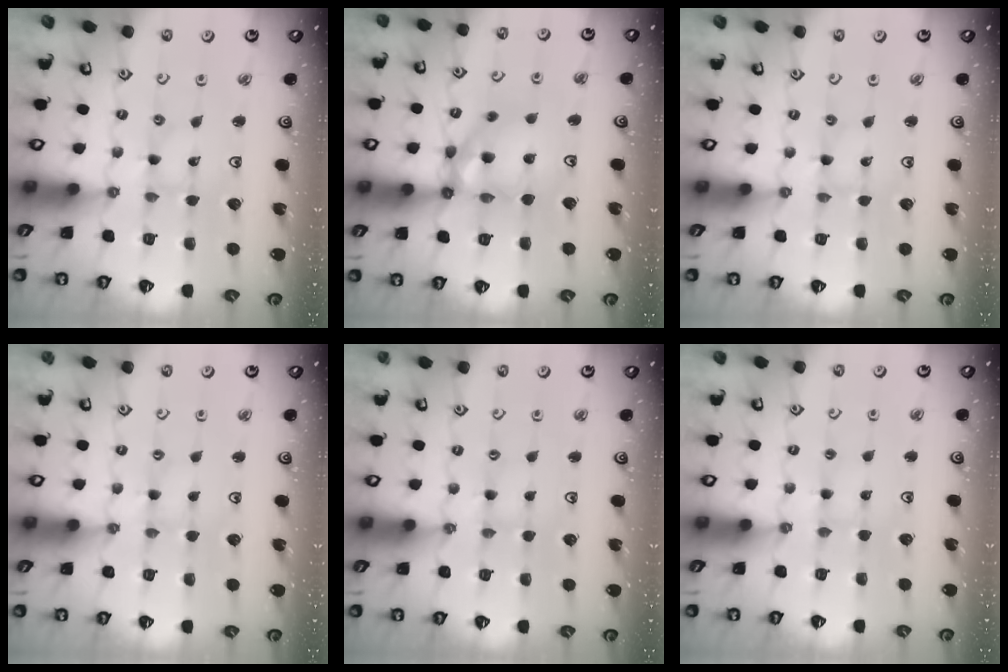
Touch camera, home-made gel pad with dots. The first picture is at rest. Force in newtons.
{"total": 13.6, "press": 13.5, "slide": 2.1}
{"total": 0.0}
{"total": 1.8, "press": 1.8, "slide": 0.3}
{"total": 1.8, "press": 1.7, "slide": 0.3}
{"total": 1.8, "press": 1.8, "slide": 0.2}